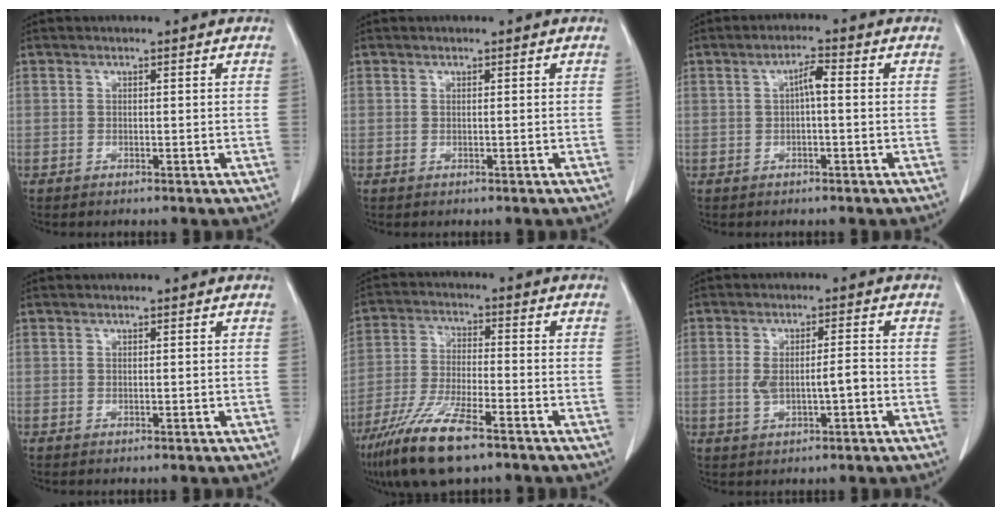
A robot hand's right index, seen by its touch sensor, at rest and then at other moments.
{"total": 0.0}
{"total": 2.6, "force": [0.0, 0.4, 2.6], "torque": [-0.046, 0.008, 0.000]}
{"total": 0.0}
{"total": 12.2, "force": [-8.2, 2.0, 8.8], "torque": [-0.177, -0.028, -0.149]}
{"total": 5.0, "force": [-0.8, 1.5, 4.8], "torque": [-0.096, 0.012, -0.007]}